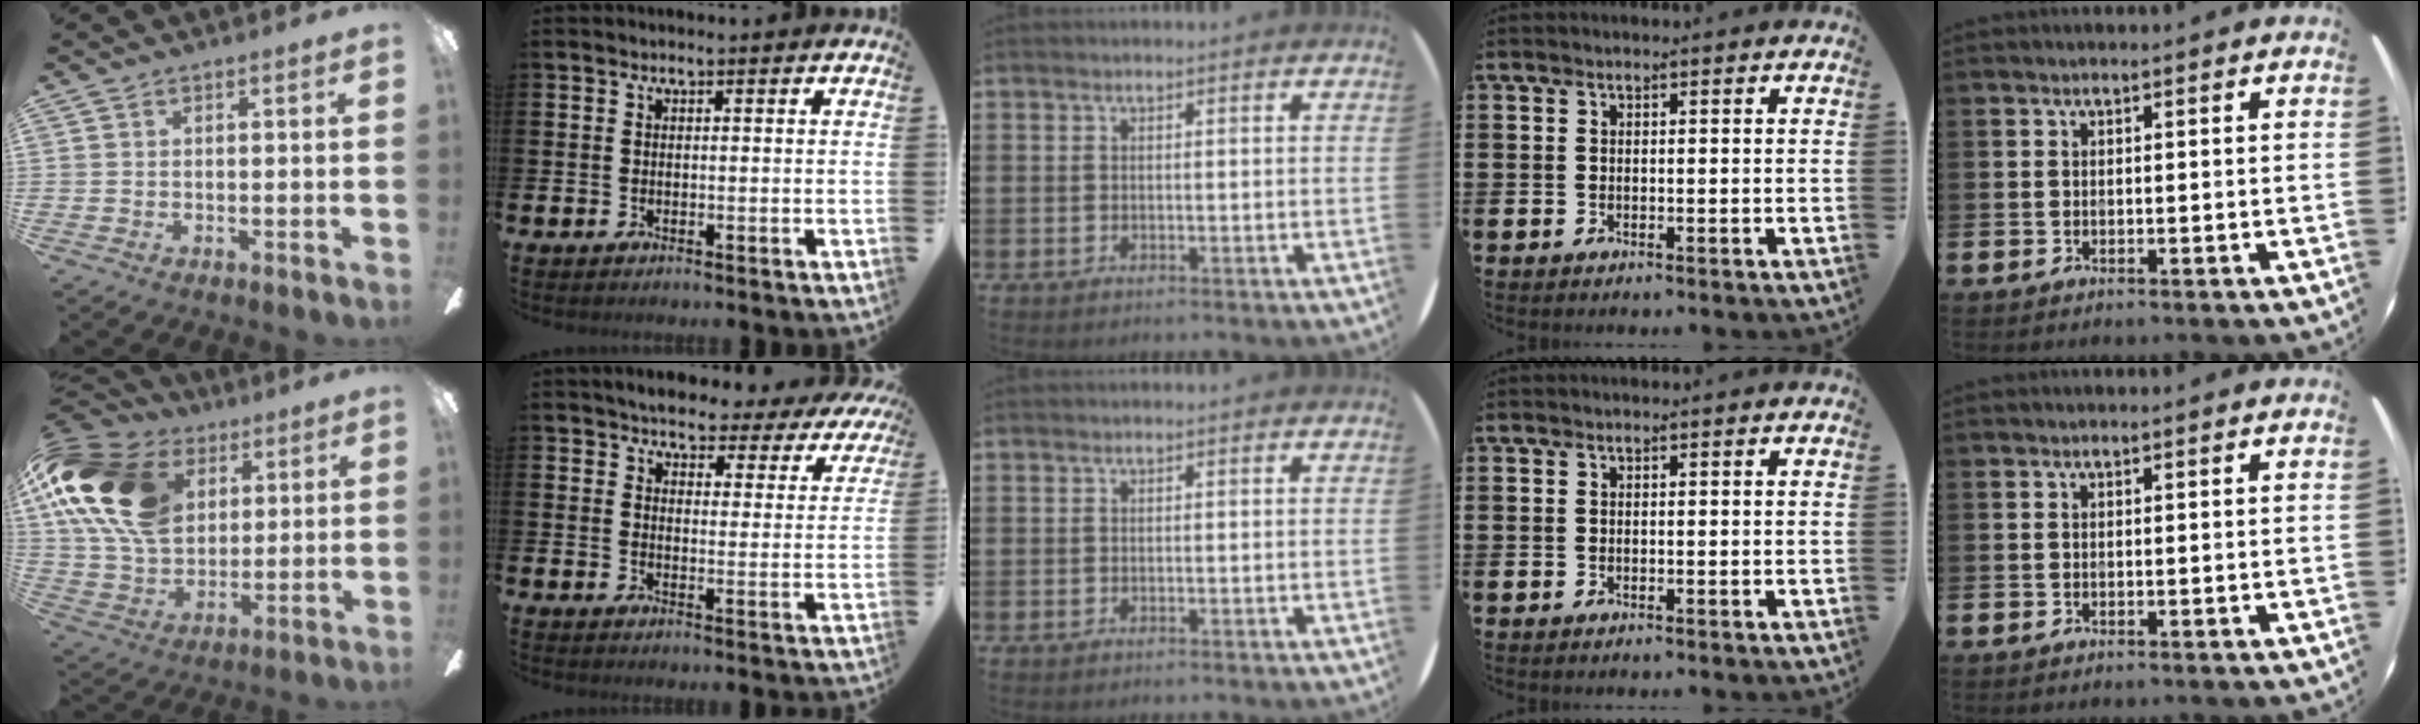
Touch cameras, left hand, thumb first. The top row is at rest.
{"thumb": {"total": 21.2, "force": [7.9, 14.6, 13.3], "torque": [-0.293, -0.011, 0.143]}, "index": {"total": 3.9, "force": [3.7, 1.0, 0.6], "torque": [-0.028, -0.028, 0.060]}}